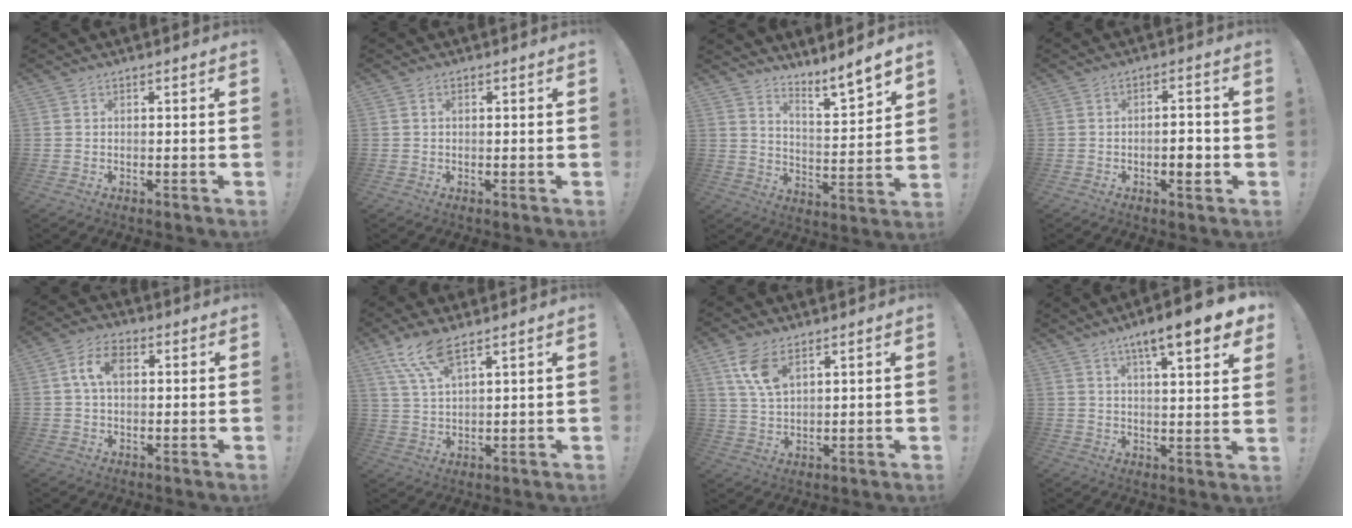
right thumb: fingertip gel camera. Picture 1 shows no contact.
{"total": 0.5, "force": [0.1, 0.3, 0.4], "torque": [-0.009, 0.001, 0.001]}
{"total": 9.0, "force": [7.7, 0.6, 4.5], "torque": [-0.057, -0.075, 0.128]}
{"total": 4.5, "force": [-1.5, 1.9, 3.8], "torque": [-0.046, 0.004, -0.028]}
{"total": 7.9, "force": [1.7, 5.1, 5.8], "torque": [-0.105, 0.011, 0.030]}
{"total": 9.0, "force": [6.3, 2.4, 6.0], "torque": [-0.120, -0.026, 0.119]}
{"total": 8.7, "force": [5.0, 4.2, 5.8], "torque": [-0.111, -0.020, 0.094]}
{"total": 11.7, "force": [7.2, 1.4, 9.1], "torque": [-0.127, -0.044, 0.110]}